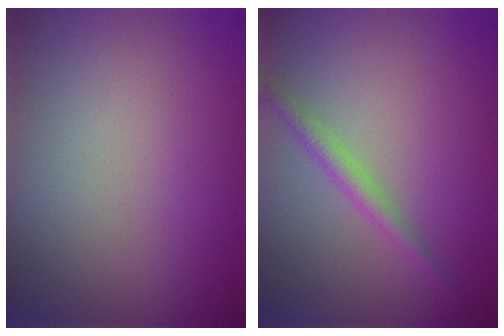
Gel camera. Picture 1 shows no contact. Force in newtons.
{"total": 1.8, "press": 1.8, "slide": 0.0}